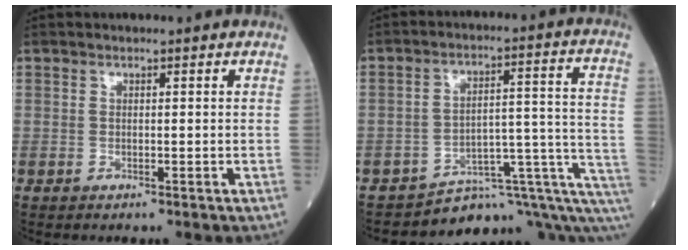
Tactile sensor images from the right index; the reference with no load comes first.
{"total": 11.4, "force": [-9.2, 3.4, 5.9], "torque": [-0.051, 0.093, -0.115]}